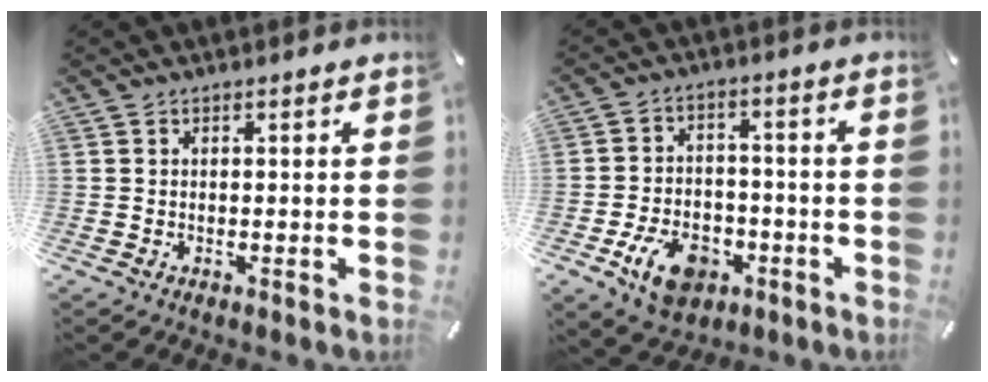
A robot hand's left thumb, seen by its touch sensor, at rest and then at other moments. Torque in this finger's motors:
{"motor_torque": [1.03, 1.76, 0.32, 0.12, 0.25]}